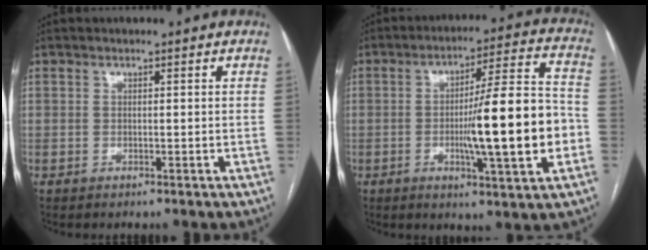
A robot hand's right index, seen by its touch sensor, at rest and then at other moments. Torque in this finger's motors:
{"motor_torque": [2.14, 0.00, 1.05, 0.21]}